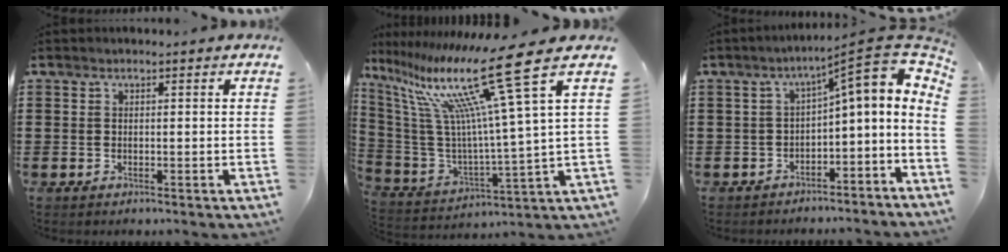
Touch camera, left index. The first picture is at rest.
{"total": 18.5, "force": [11.4, 1.1, 14.6], "torque": [-0.303, -0.083, 0.168]}
{"total": 4.5, "force": [-1.7, 0.9, 4.0], "torque": [-0.054, -0.010, -0.051]}